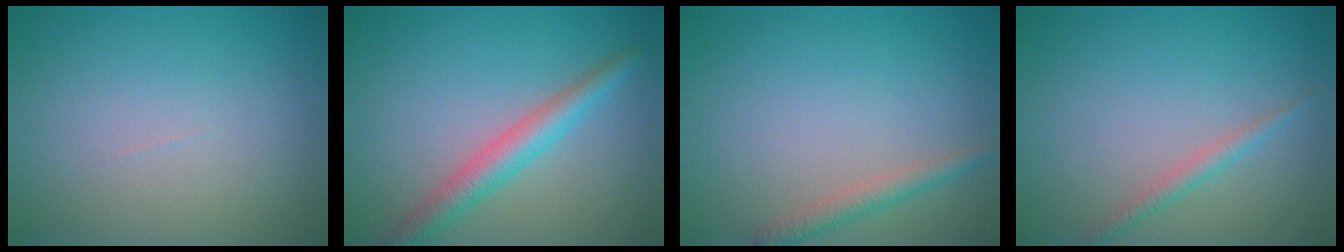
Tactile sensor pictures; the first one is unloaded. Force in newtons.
{"total": 3.6, "press": 3.6, "slide": 0.0}
{"total": 1.8, "press": 1.8, "slide": 0.1}
{"total": 1.4, "press": 1.4, "slide": 0.0}